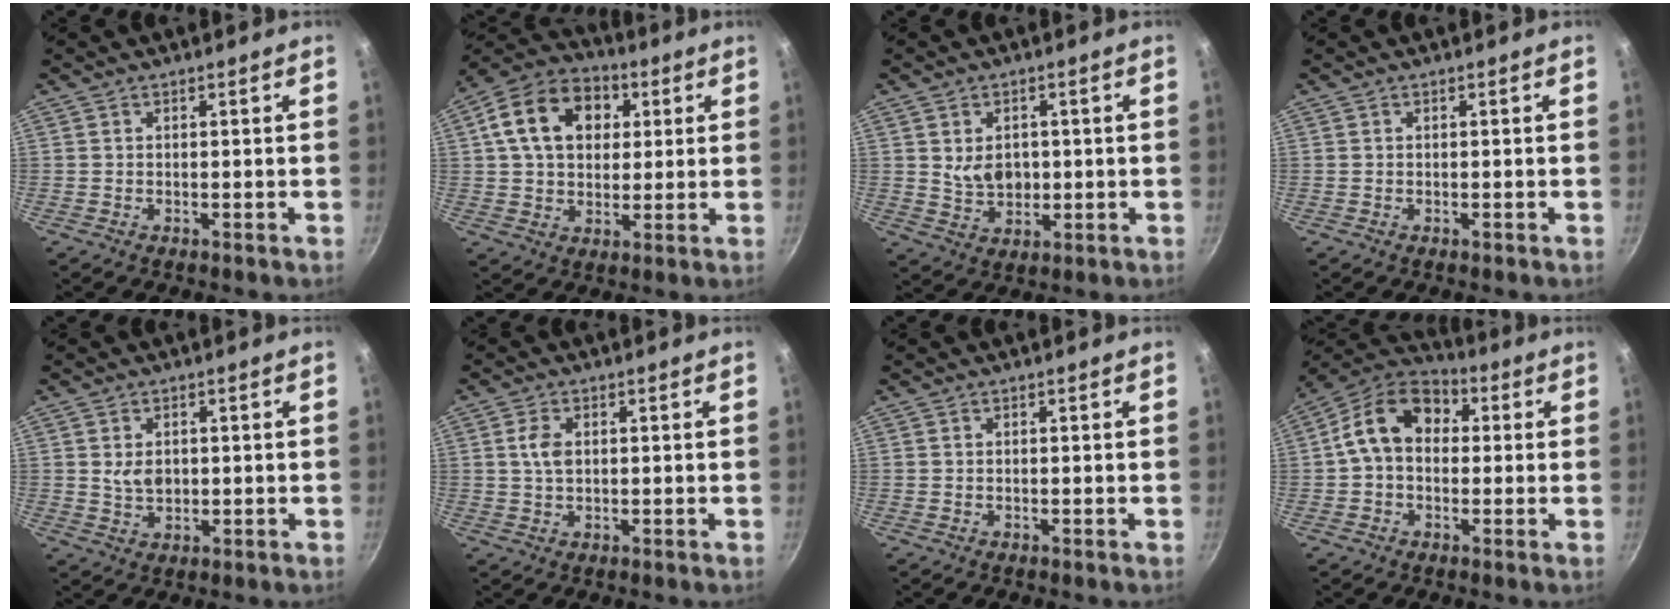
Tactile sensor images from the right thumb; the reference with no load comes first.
{"total": 16.1, "force": [4.3, 11.8, 10.1], "torque": [-0.150, 0.019, 0.058]}
{"total": 6.2, "force": [0.6, 4.7, 4.0], "torque": [-0.047, -0.011, 0.019]}
{"total": 0.0}
{"total": 4.0, "force": [0.5, 2.8, 2.7], "torque": [-0.041, -0.007, 0.014]}
{"total": 3.7, "force": [0.7, 2.3, 2.8], "torque": [-0.051, 0.002, 0.011]}
{"total": 0.0}
{"total": 12.9, "force": [1.7, 9.5, 8.6], "torque": [-0.115, 0.030, 0.006]}